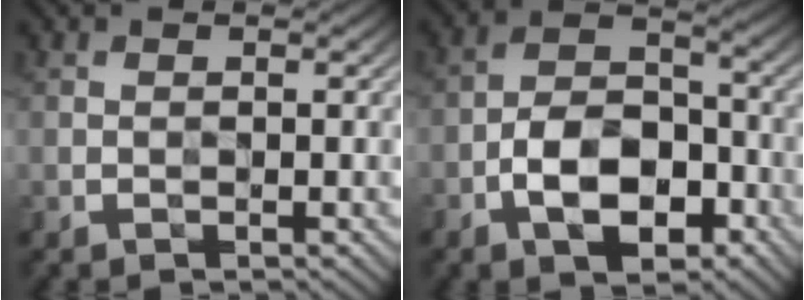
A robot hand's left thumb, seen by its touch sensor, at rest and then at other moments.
{"total": 8.4, "force": [-3.7, 4.5, 6.0], "torque": [-0.110, 0.006, -0.074]}